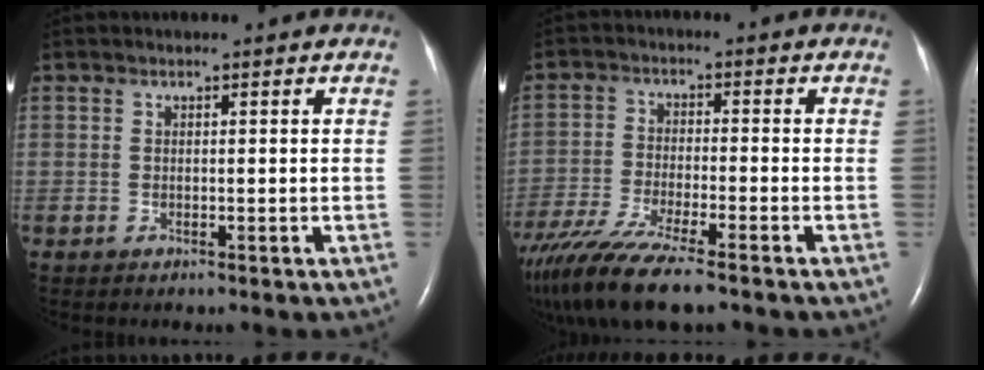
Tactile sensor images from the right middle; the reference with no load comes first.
{"total": 13.9, "force": [-10.8, 1.6, 8.6], "torque": [-0.170, -0.039, -0.187]}